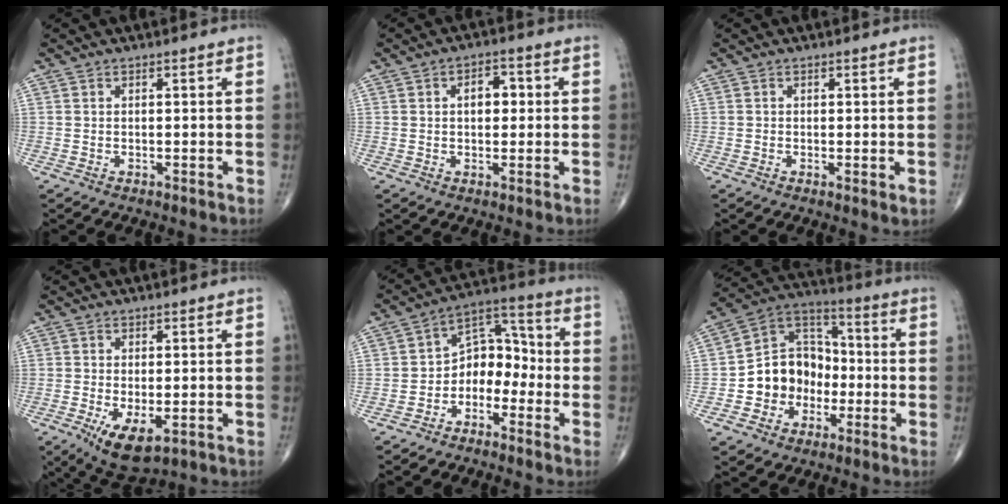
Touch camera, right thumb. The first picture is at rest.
{"total": 4.6, "force": [0.7, 2.9, 3.5], "torque": [-0.038, 0.011, 0.007]}
{"total": 1.4, "force": [-0.2, 0.4, 1.3], "torque": [-0.019, -0.006, -0.006]}
{"total": 7.8, "force": [-2.9, 3.5, 6.4], "torque": [-0.106, -0.016, -0.040]}
{"total": 9.0, "force": [-3.2, 6.5, 5.4], "torque": [-0.050, 0.063, -0.071]}
{"total": 13.5, "force": [-3.2, 11.4, 6.6], "torque": [-0.058, 0.051, -0.064]}